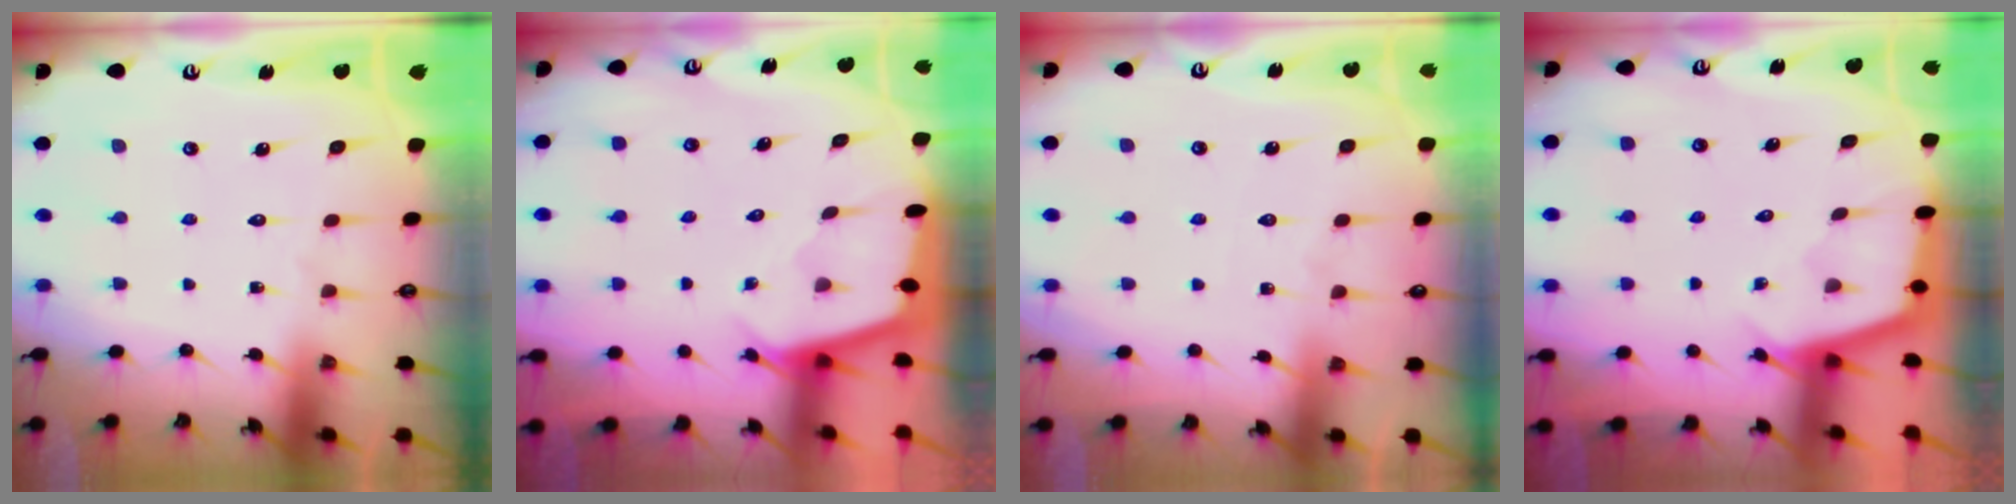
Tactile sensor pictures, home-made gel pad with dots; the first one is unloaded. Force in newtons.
{"total": 1.9, "press": 1.9, "slide": 0.1}
{"total": 2.2, "press": 2.2, "slide": 0.4}
{"total": 2.3, "press": 2.3, "slide": 0.2}